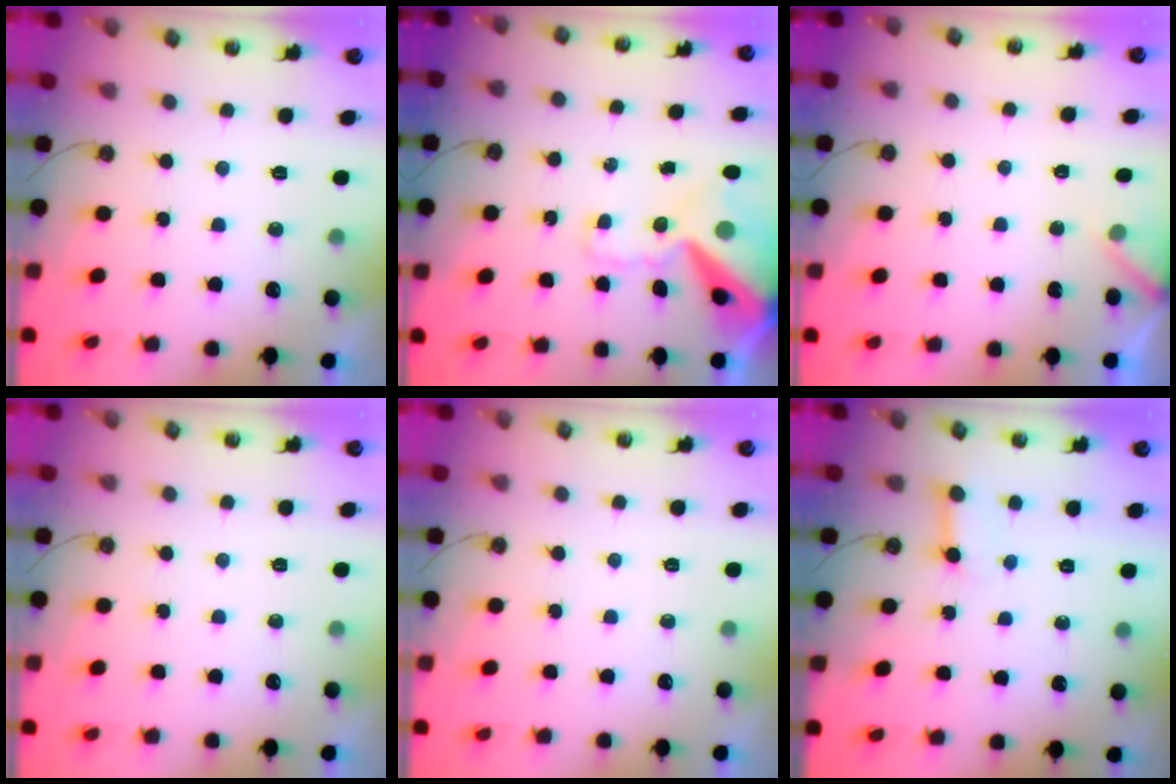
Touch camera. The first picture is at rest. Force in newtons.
{"total": 17.5, "press": 17.3, "slide": 2.8}
{"total": 4.4, "press": 4.4, "slide": 0.2}
{"total": 0.0}
{"total": 0.0}
{"total": 3.9, "press": 3.9, "slide": 0.5}